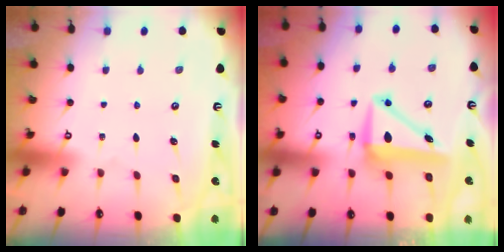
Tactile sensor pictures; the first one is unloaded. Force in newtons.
{"total": 8.7, "press": 8.5, "slide": 1.8}